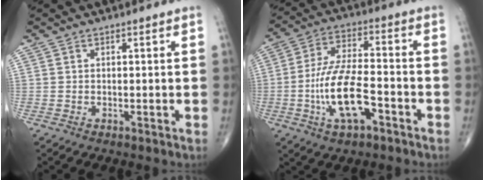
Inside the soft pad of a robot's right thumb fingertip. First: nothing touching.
{"total": 13.5, "force": [-4.6, 5.5, 11.4], "torque": [-0.220, 0.032, -0.085]}